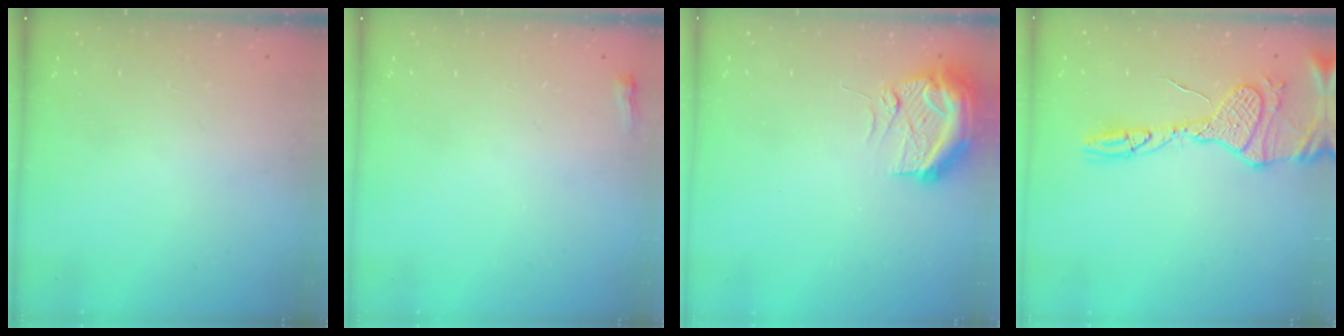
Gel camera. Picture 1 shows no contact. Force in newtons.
{"total": 2.2, "press": 2.2, "slide": 0.6}
{"total": 12.2, "press": 11.9, "slide": 2.6}
{"total": 16.0, "press": 15.9, "slide": 1.6}